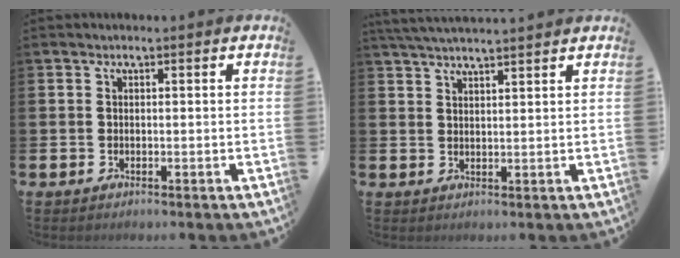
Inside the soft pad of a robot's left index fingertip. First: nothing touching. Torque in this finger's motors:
{"motor_torque": [0.94, -1.20, 0.16, 0.11]}